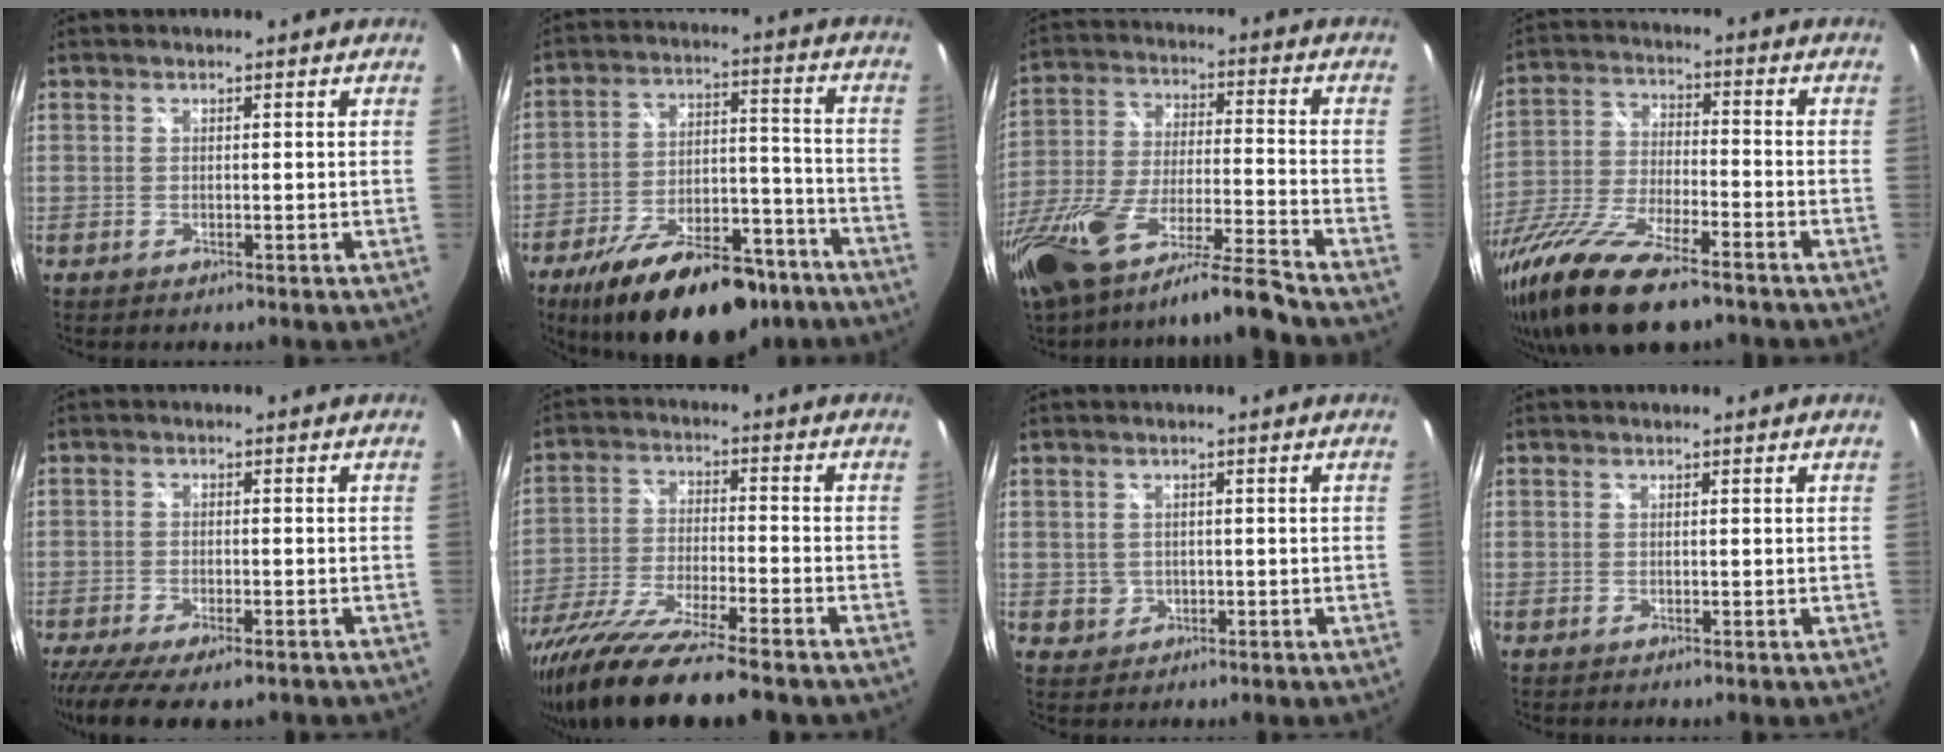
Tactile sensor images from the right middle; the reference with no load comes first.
{"total": 23.7, "force": [-16.9, 10.3, 13.0], "torque": [-0.226, 0.004, -0.241]}
{"total": 19.8, "force": [-15.9, 0.8, 11.8], "torque": [-0.229, -0.049, -0.282]}
{"total": 21.2, "force": [-15.0, 6.0, 13.7], "torque": [-0.284, -0.058, -0.271]}
{"total": 11.8, "force": [-8.9, 3.6, 6.8], "torque": [-0.154, -0.045, -0.147]}
{"total": 20.7, "force": [-16.8, 2.1, 12.0], "torque": [-0.239, -0.062, -0.294]}
{"total": 2.6, "force": [-0.2, 2.5, 0.5], "torque": [-0.008, 0.001, 0.001]}
{"total": 0.0}